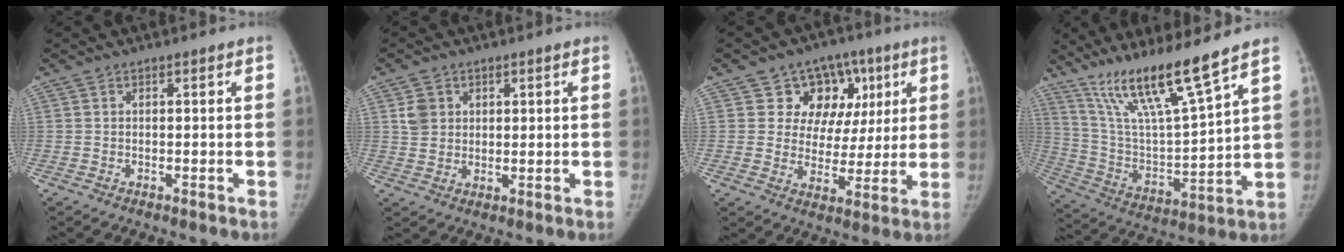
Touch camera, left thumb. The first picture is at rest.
{"total": 4.4, "force": [1.7, 3.7, 1.7], "torque": [-0.010, -0.007, 0.032]}
{"total": 12.7, "force": [5.2, 10.5, 4.9], "torque": [-0.013, -0.004, 0.078]}
{"total": 16.8, "force": [12.4, 0.8, 11.4], "torque": [-0.194, -0.066, 0.238]}